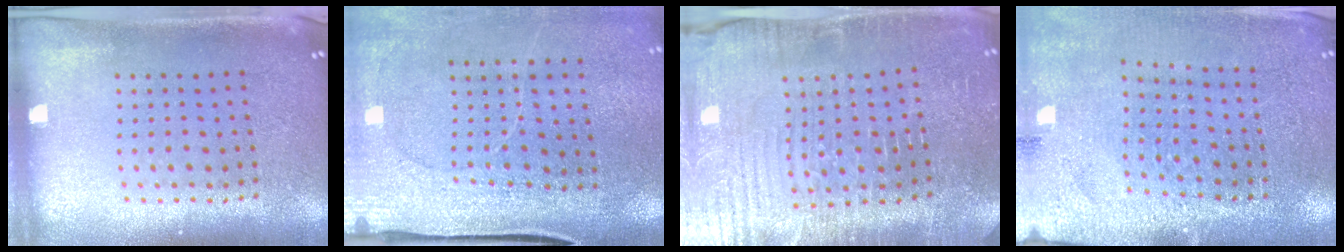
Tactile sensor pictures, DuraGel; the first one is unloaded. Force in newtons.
{"total": 3.0, "press": 2.8, "slide": 1.1}
{"total": 4.0, "press": 3.9, "slide": 1.0}
{"total": 2.8, "press": 2.8, "slide": 0.1}